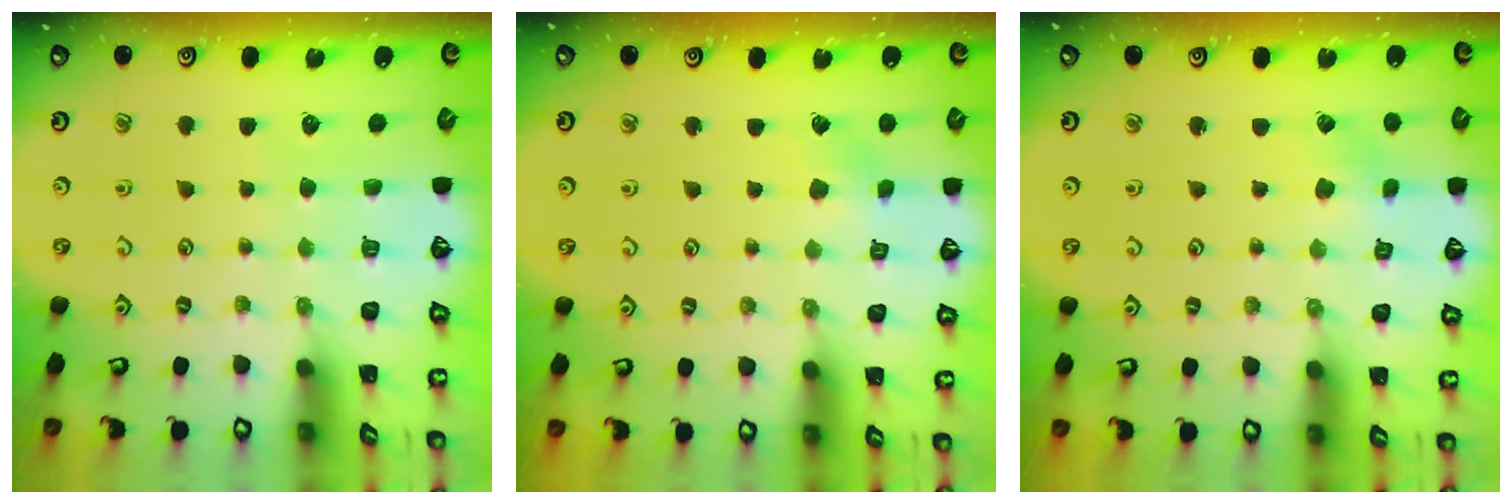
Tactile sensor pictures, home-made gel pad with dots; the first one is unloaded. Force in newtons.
{"total": 3.0, "press": 3.0, "slide": 0.3}
{"total": 2.1, "press": 2.0, "slide": 0.3}